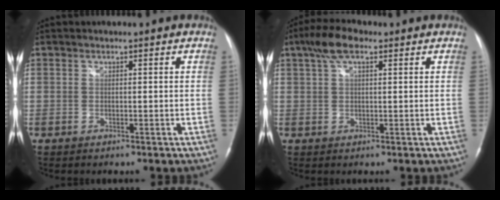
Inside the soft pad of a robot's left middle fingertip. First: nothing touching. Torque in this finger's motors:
{"motor_torque": [0.97, -0.27, 0.08, 0.14]}